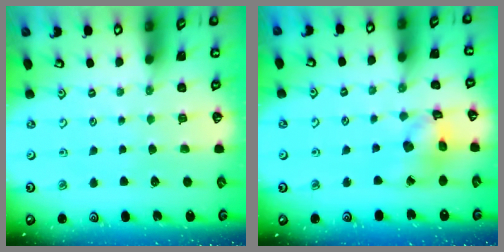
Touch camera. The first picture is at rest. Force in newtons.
{"total": 12.0, "press": 11.9, "slide": 1.5}